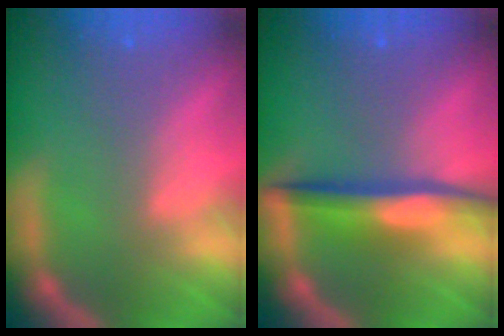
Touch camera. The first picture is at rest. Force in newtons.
{"total": 5.0}